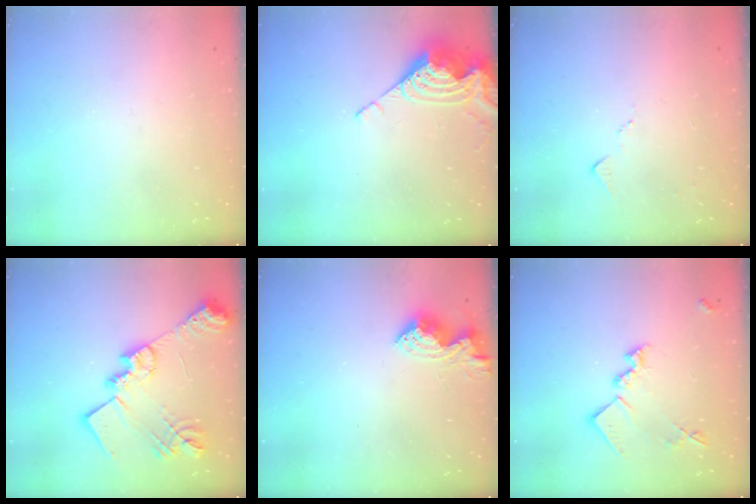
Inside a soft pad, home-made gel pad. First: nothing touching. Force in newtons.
{"total": 8.0, "press": 8.0, "slide": 0.8}
{"total": 5.7, "press": 5.7, "slide": 0.8}
{"total": 23.0, "press": 22.9, "slide": 2.0}
{"total": 13.7, "press": 13.6, "slide": 0.9}
{"total": 13.9, "press": 13.9, "slide": 0.7}